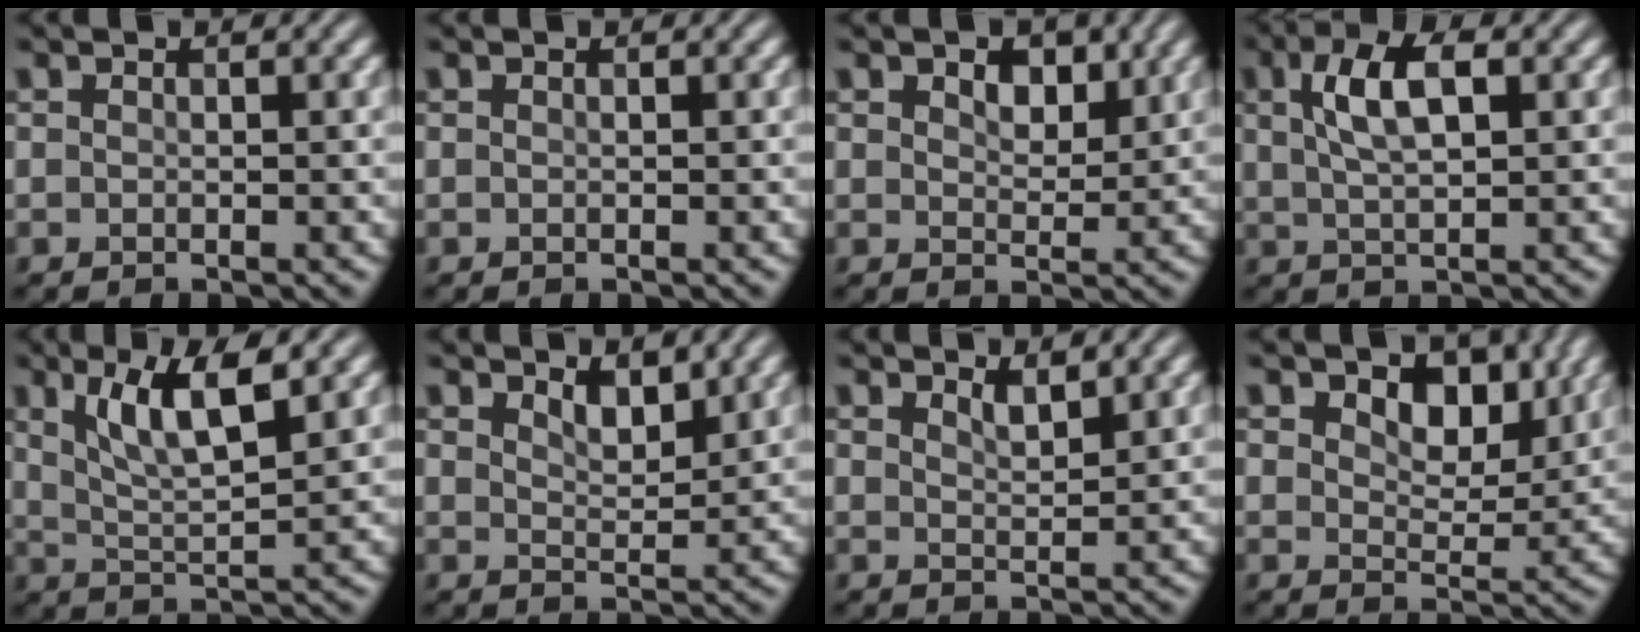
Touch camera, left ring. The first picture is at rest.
{"total": 0.0}
{"total": 2.7, "force": [1.3, 1.6, 1.7], "torque": [-0.030, -0.002, 0.019]}
{"total": 4.9, "force": [1.6, 2.0, 4.2], "torque": [-0.084, 0.009, 0.026]}
{"total": 5.8, "force": [2.6, 1.5, 4.9], "torque": [-0.090, -0.004, 0.047]}
{"total": 2.3, "force": [1.7, 0.8, 1.3], "torque": [-0.027, -0.006, 0.029]}
{"total": 1.7, "force": [1.4, 0.4, 0.9], "torque": [-0.017, -0.003, 0.026]}
{"total": 5.0, "force": [2.4, 3.0, 3.1], "torque": [-0.054, -0.010, 0.031]}